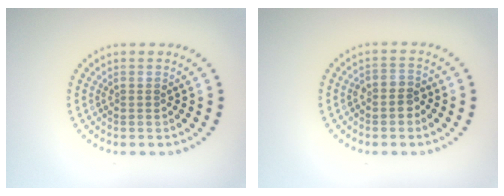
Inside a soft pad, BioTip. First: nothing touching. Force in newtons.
{"total": 1.9, "press": 1.7, "slide": 0.8}